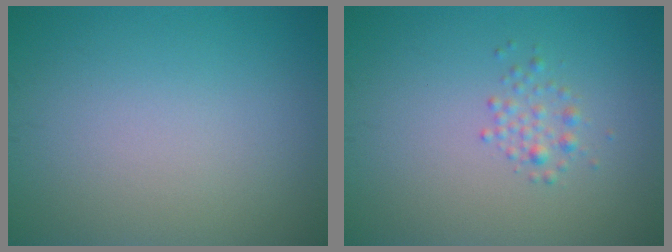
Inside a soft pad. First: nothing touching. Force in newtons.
{"total": 1.4, "press": 1.4, "slide": 0.1}